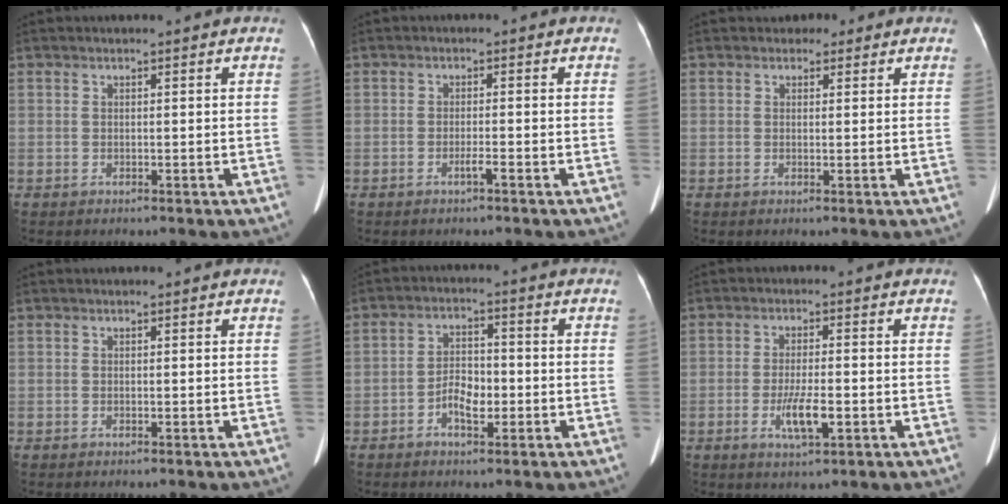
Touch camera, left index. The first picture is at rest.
{"total": 1.4, "force": [-0.9, -0.1, 1.0], "torque": [-0.019, 0.002, -0.017]}
{"total": 1.9, "force": [1.3, 1.3, 0.2], "torque": [0.002, 0.002, 0.011]}
{"total": 0.0}
{"total": 4.8, "force": [-1.9, 2.2, 3.8], "torque": [-0.075, 0.011, -0.035]}
{"total": 5.2, "force": [-1.7, 1.0, 4.8], "torque": [-0.093, -0.005, -0.027]}